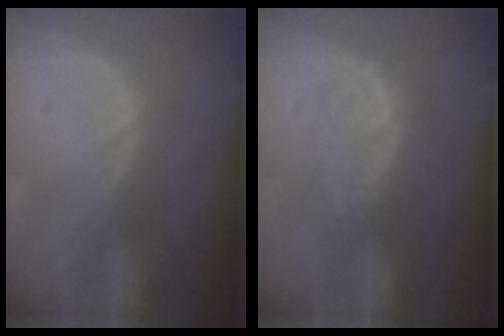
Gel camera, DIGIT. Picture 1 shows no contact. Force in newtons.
{"total": 7.5, "press": 7.3, "slide": 1.7}